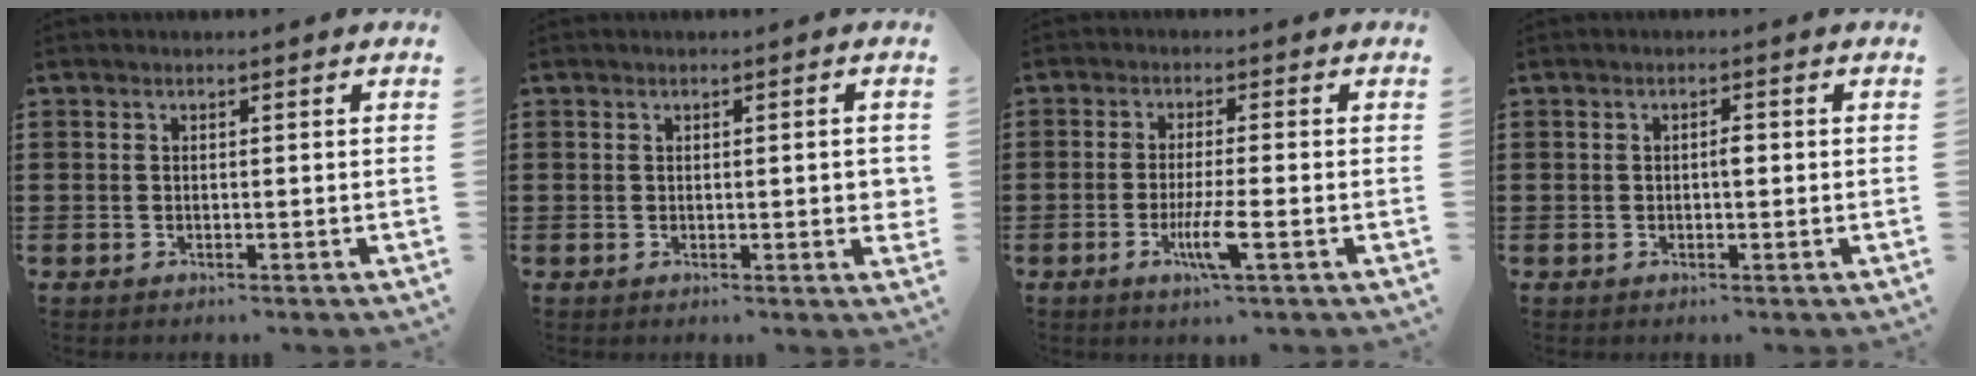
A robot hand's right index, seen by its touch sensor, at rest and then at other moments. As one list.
[{"total": 2.2, "force": [0.1, 0.4, 2.1], "torque": [-0.038, 0.002, 0.000]}, {"total": 5.4, "force": [-2.0, 0.3, 5.0], "torque": [-0.103, -0.020, -0.038]}, {"total": 1.3, "force": [-0.1, 0.4, 1.2], "torque": [-0.023, 0.000, -0.003]}]